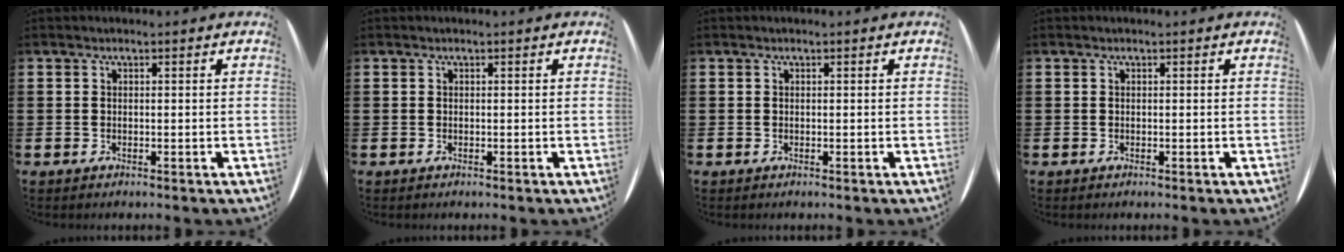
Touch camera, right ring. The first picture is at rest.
{"total": 0.0}
{"total": 0.0}
{"total": 0.0}